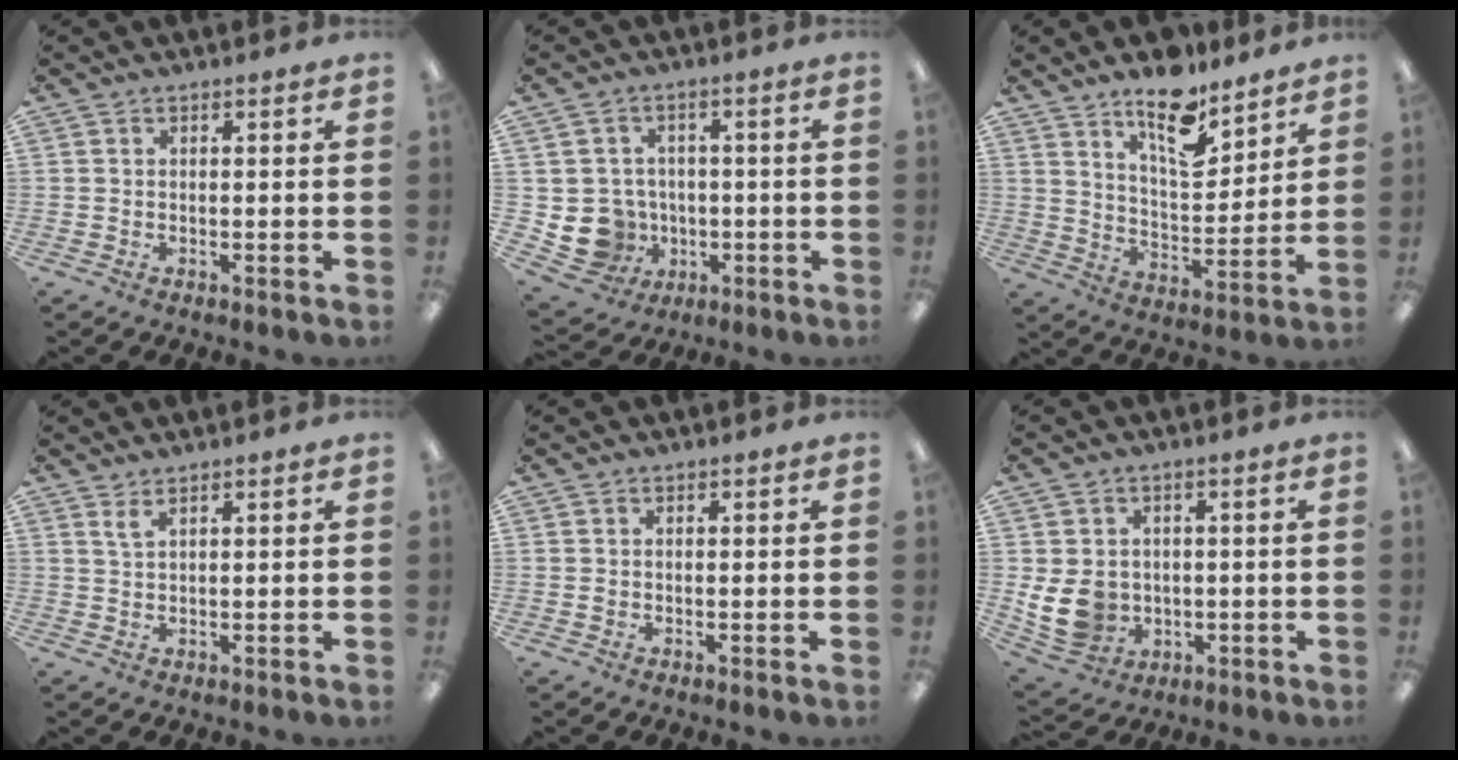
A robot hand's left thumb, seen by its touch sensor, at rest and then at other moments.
{"total": 8.8, "force": [-1.7, 8.4, 2.1], "torque": [-0.069, 0.015, -0.019]}
{"total": 13.7, "force": [10.3, 5.3, 7.2], "torque": [-0.105, -0.066, 0.180]}
{"total": 2.5, "force": [1.9, 0.9, 1.4], "torque": [-0.032, 0.000, 0.034]}
{"total": 0.7, "force": [0.1, 0.7, 0.1], "torque": [0.006, 0.002, -0.002]}
{"total": 9.8, "force": [-0.7, 8.6, 4.6], "torque": [-0.113, 0.006, -0.004]}